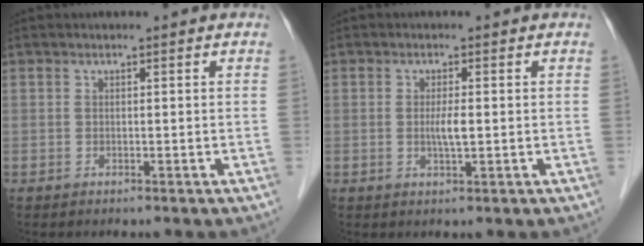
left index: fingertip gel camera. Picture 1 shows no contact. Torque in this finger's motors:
{"motor_torque": [0.46, 0.35, 0.08, 0.03]}